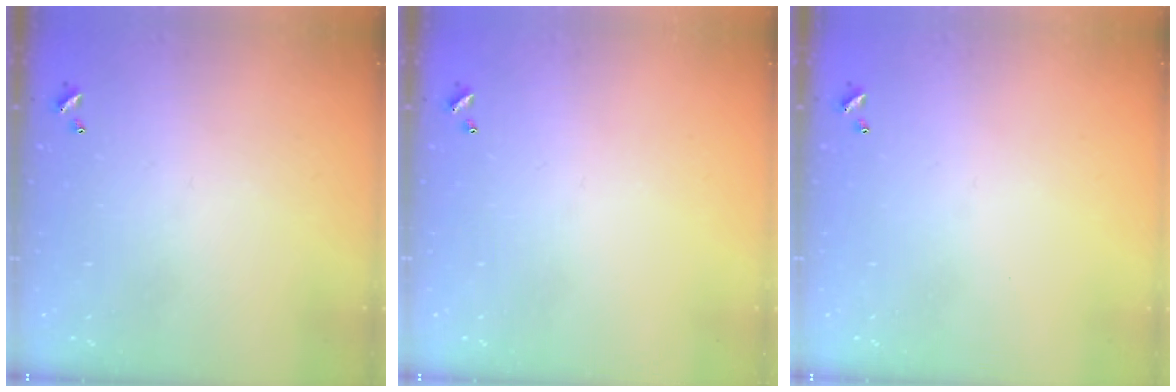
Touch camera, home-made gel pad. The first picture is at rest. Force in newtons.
{"total": 0.0}
{"total": 0.0}